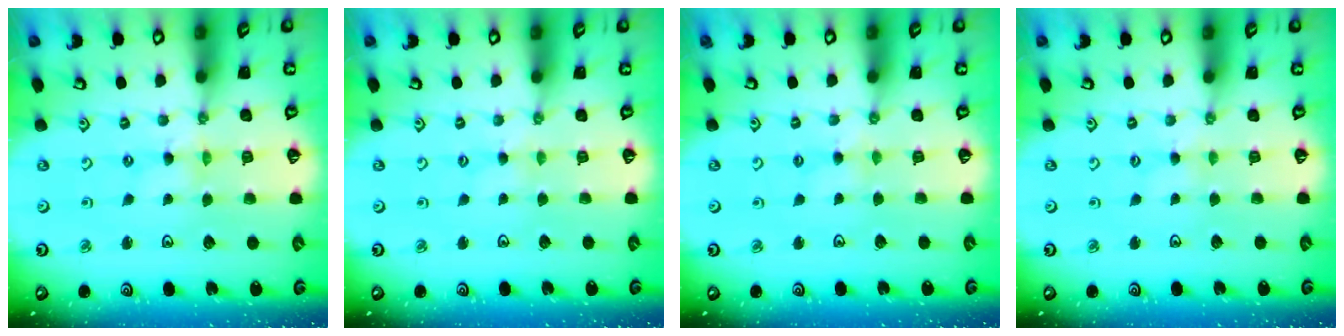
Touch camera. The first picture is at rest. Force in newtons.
{"total": 1.6, "press": 1.5, "slide": 0.3}
{"total": 2.8, "press": 2.8, "slide": 0.4}
{"total": 1.6, "press": 1.5, "slide": 0.3}